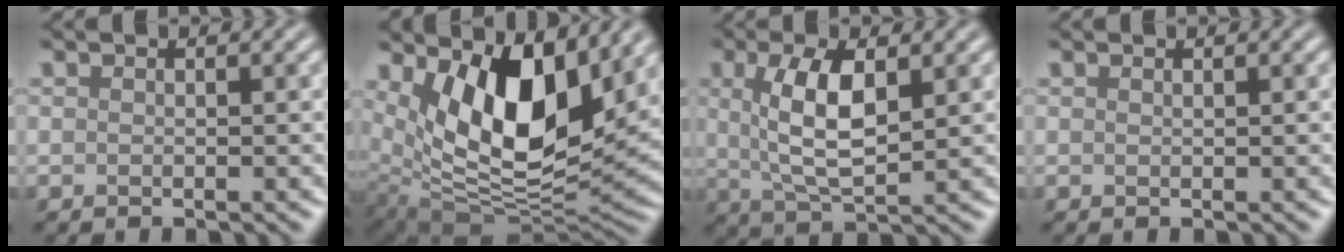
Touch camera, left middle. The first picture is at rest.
{"total": 11.4, "force": [4.6, 5.3, 9.0], "torque": [-0.155, -0.023, 0.087]}
{"total": 5.7, "force": [1.3, 2.1, 5.1], "torque": [-0.106, 0.001, 0.027]}
{"total": 0.0}